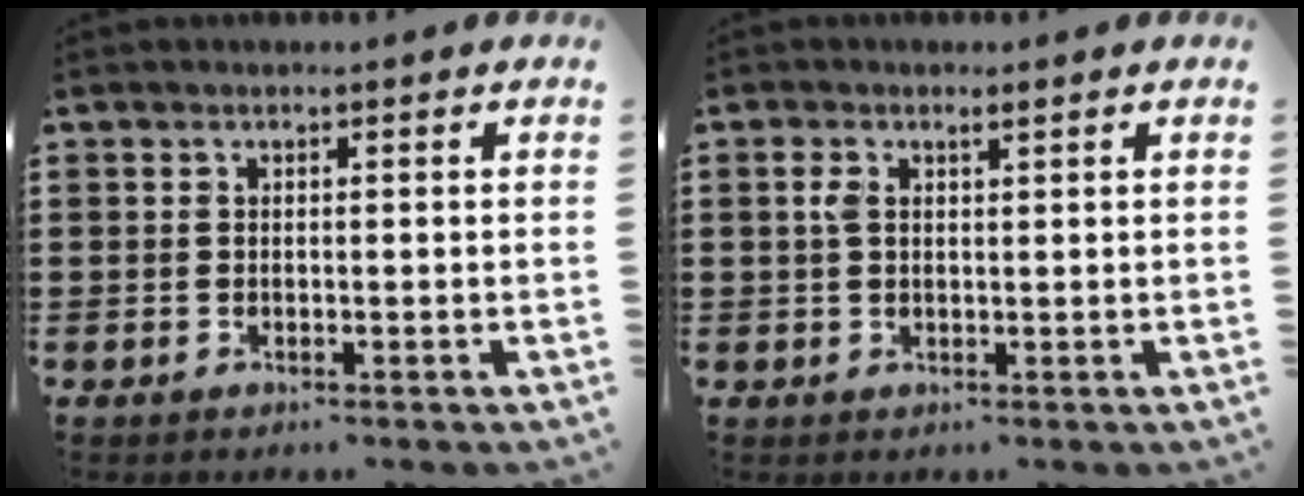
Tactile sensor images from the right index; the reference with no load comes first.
{"total": 2.1, "force": [0.7, 0.8, 1.8], "torque": [-0.039, 0.005, 0.011]}